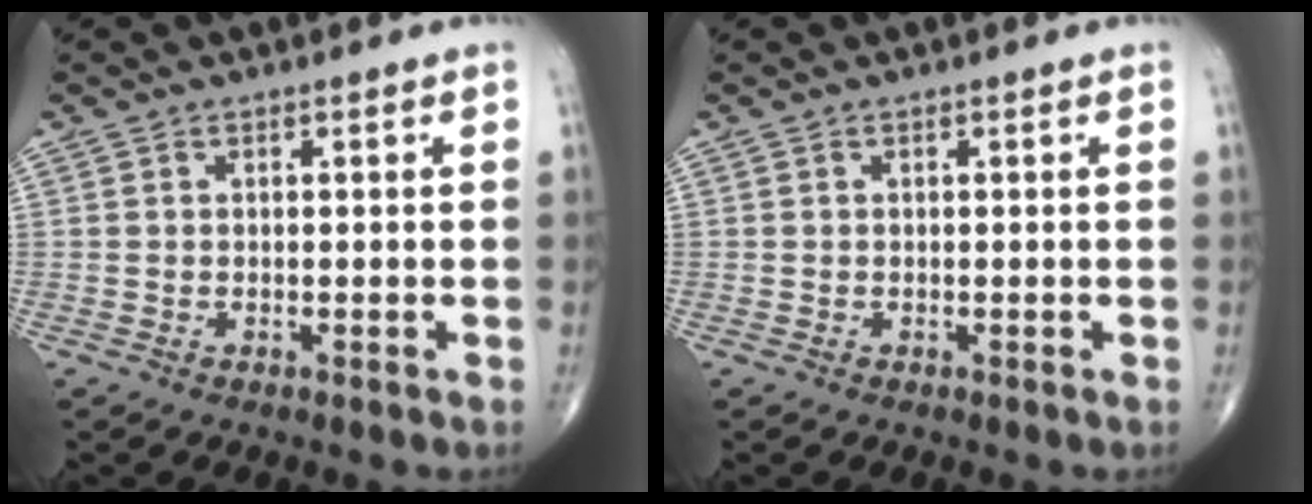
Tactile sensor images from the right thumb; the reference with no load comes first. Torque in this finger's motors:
{"motor_torque": [0.00, 0.00, 0.00, 0.00, 0.00]}